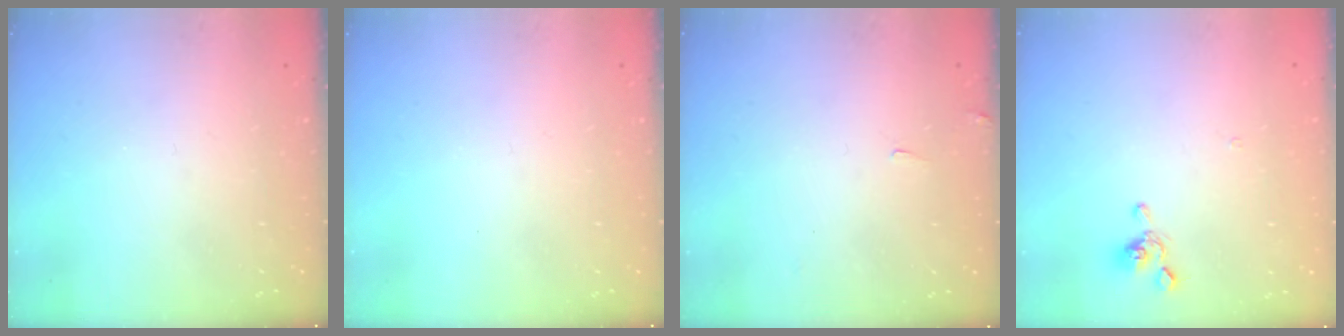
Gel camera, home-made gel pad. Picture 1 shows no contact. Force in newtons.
{"total": 0.0}
{"total": 5.4, "press": 5.4, "slide": 0.3}
{"total": 1.5, "press": 1.3, "slide": 0.7}